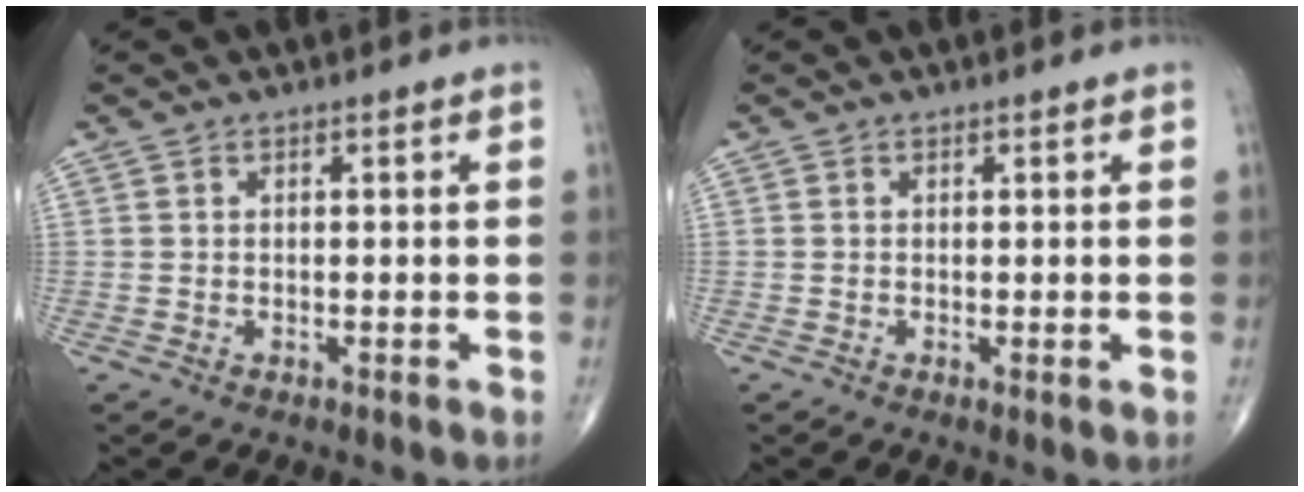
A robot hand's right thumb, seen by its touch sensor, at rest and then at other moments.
{"total": 0.6, "force": [0.0, 0.1, 0.6], "torque": [-0.015, -0.004, -0.002]}